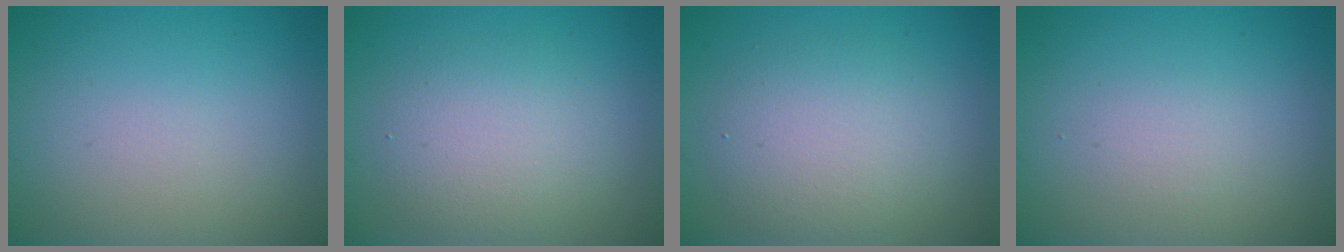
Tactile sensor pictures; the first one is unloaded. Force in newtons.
{"total": 3.8, "press": 3.8, "slide": 0.3}
{"total": 4.4, "press": 4.3, "slide": 0.6}
{"total": 1.1, "press": 1.1, "slide": 0.2}